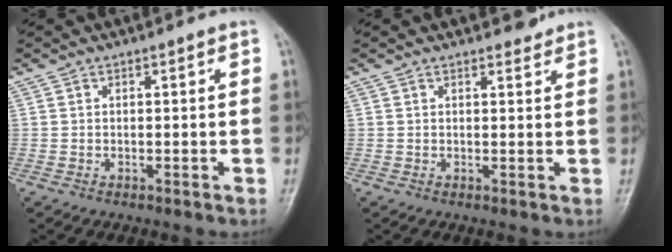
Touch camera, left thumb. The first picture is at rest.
{"total": 1.7, "force": [1.6, 0.6, 0.2], "torque": [0.007, -0.012, 0.020]}